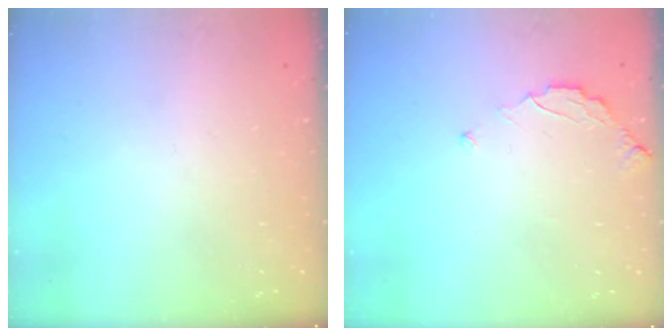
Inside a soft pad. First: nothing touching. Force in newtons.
{"total": 2.9, "press": 2.9, "slide": 0.3}